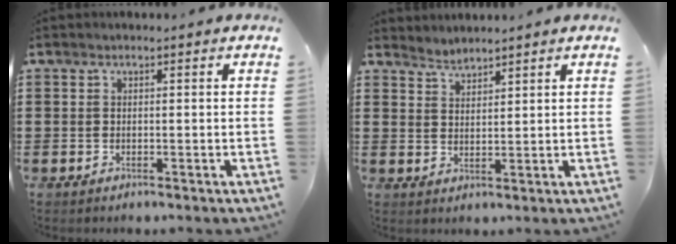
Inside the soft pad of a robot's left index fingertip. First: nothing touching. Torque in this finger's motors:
{"motor_torque": [-0.67, -0.66, -0.22, -0.04]}